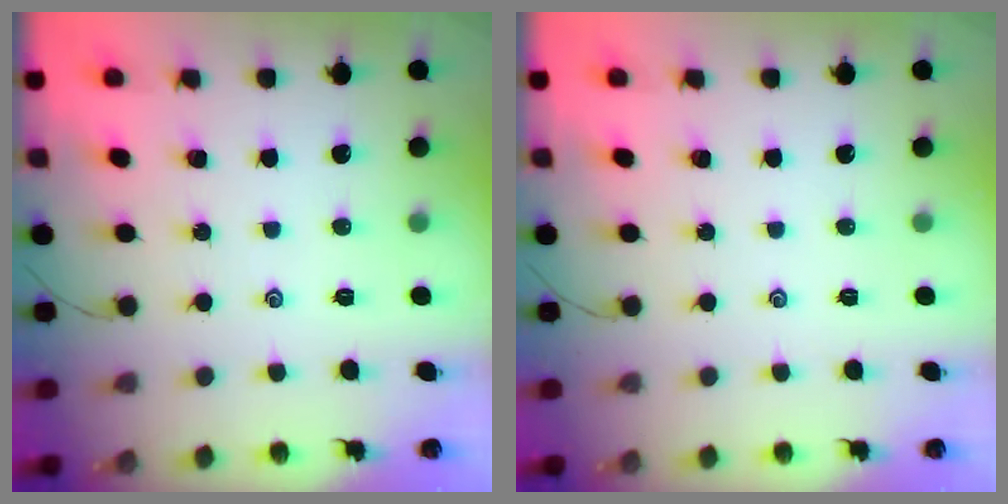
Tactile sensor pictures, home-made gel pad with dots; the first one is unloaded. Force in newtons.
{"total": 0.0}